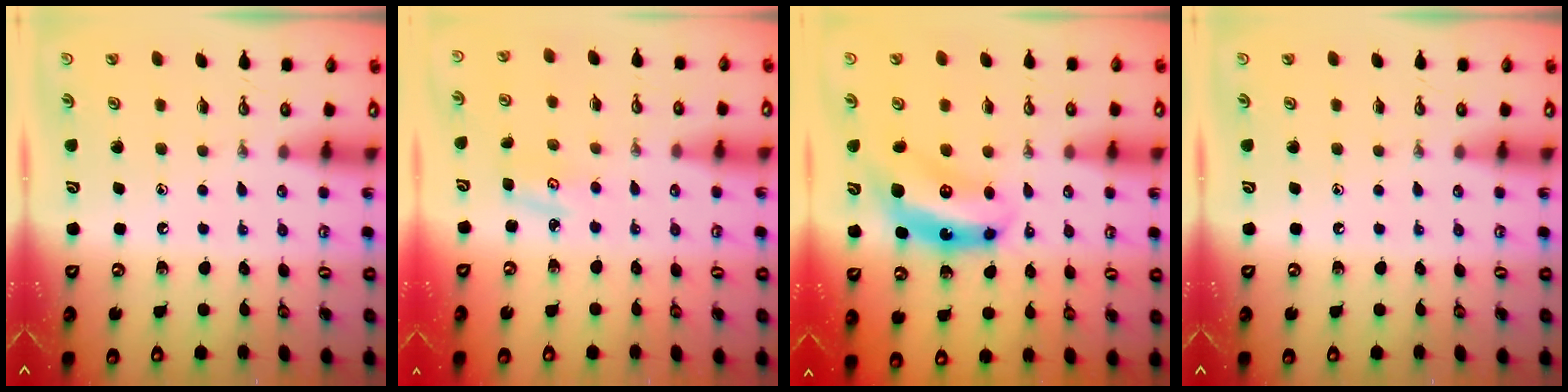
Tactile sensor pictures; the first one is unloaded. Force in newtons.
{"total": 3.0, "press": 3.0, "slide": 0.4}
{"total": 7.9, "press": 7.9, "slide": 0.5}
{"total": 0.0}